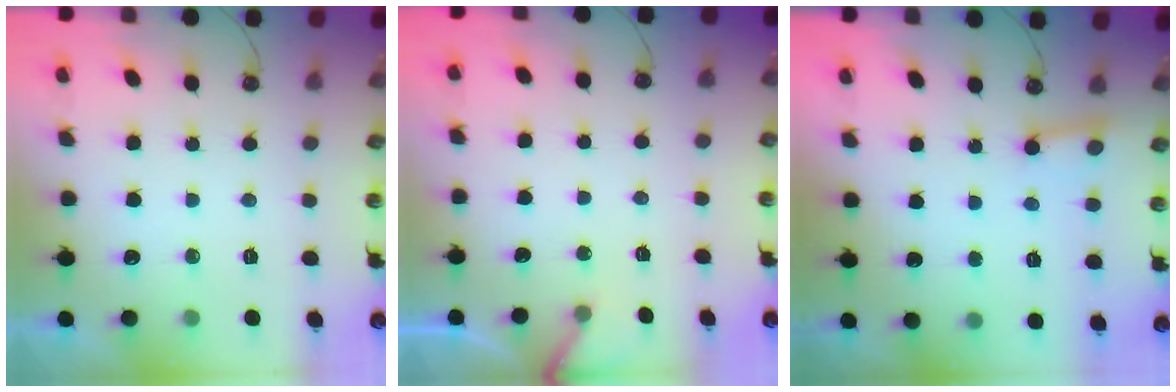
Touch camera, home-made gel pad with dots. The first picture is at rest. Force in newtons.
{"total": 5.4, "press": 5.4, "slide": 0.5}
{"total": 2.8, "press": 2.7, "slide": 0.6}